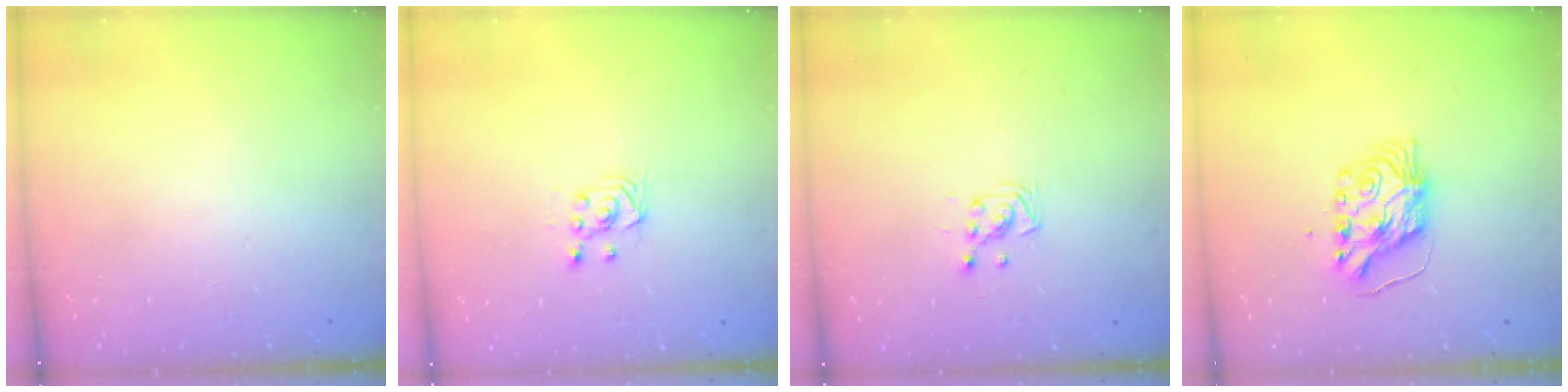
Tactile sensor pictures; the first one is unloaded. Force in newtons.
{"total": 2.9, "press": 2.7, "slide": 1.0}
{"total": 2.9, "press": 2.9, "slide": 0.3}
{"total": 7.2, "press": 7.2, "slide": 0.8}